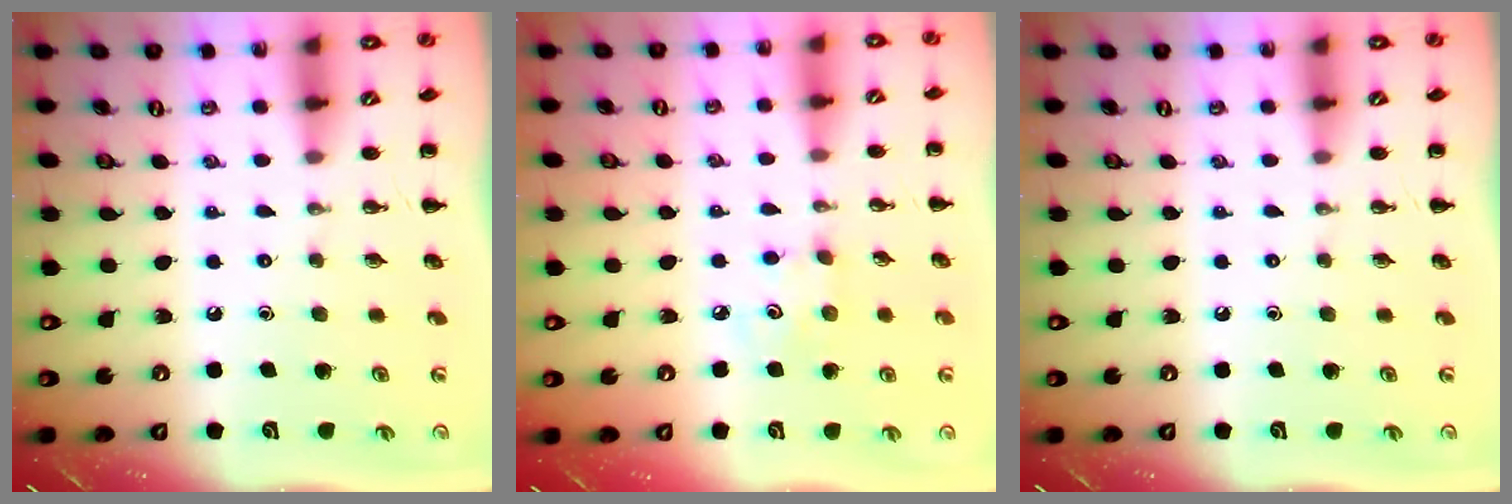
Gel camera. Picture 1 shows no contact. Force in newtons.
{"total": 4.3, "press": 4.2, "slide": 1.0}
{"total": 0.0}